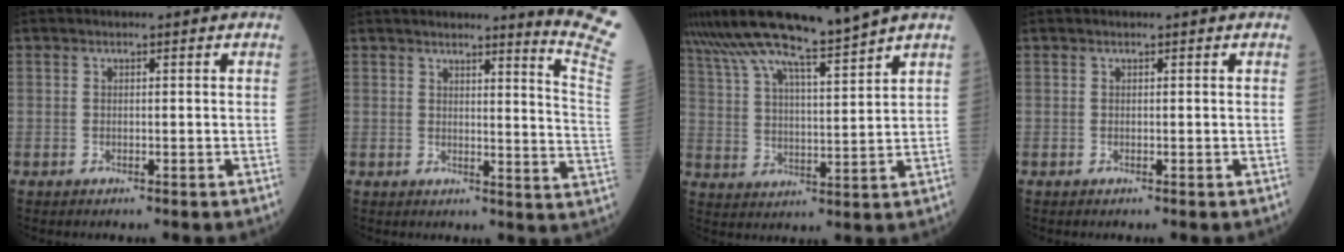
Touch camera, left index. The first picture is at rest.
{"total": 10.6, "force": [9.3, -3.1, 4.2], "torque": [-0.053, -0.106, 0.087]}
{"total": 13.3, "force": [11.5, -0.9, 6.7], "torque": [-0.125, 0.008, 0.207]}
{"total": 0.0}